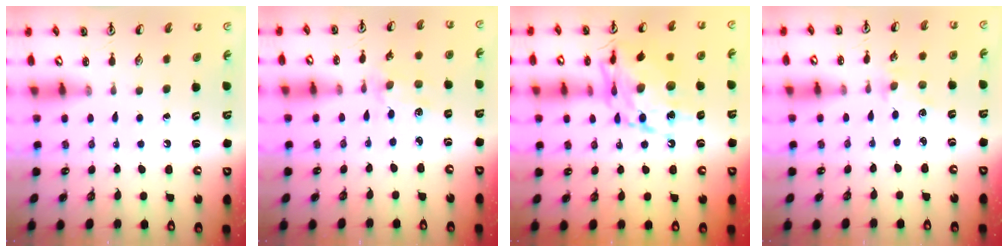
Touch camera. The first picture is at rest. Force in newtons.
{"total": 1.7, "press": 1.7, "slide": 0.3}
{"total": 16.5, "press": 16.4, "slide": 1.3}
{"total": 2.2, "press": 2.1, "slide": 0.3}